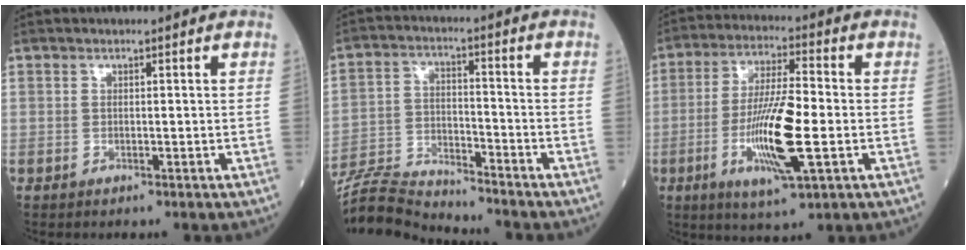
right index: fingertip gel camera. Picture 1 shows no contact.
{"total": 11.7, "force": [-11.6, -0.3, 1.6], "torque": [-0.033, 0.006, -0.216]}
{"total": 13.0, "force": [-3.1, 1.7, 12.5], "torque": [-0.242, -0.011, -0.056]}